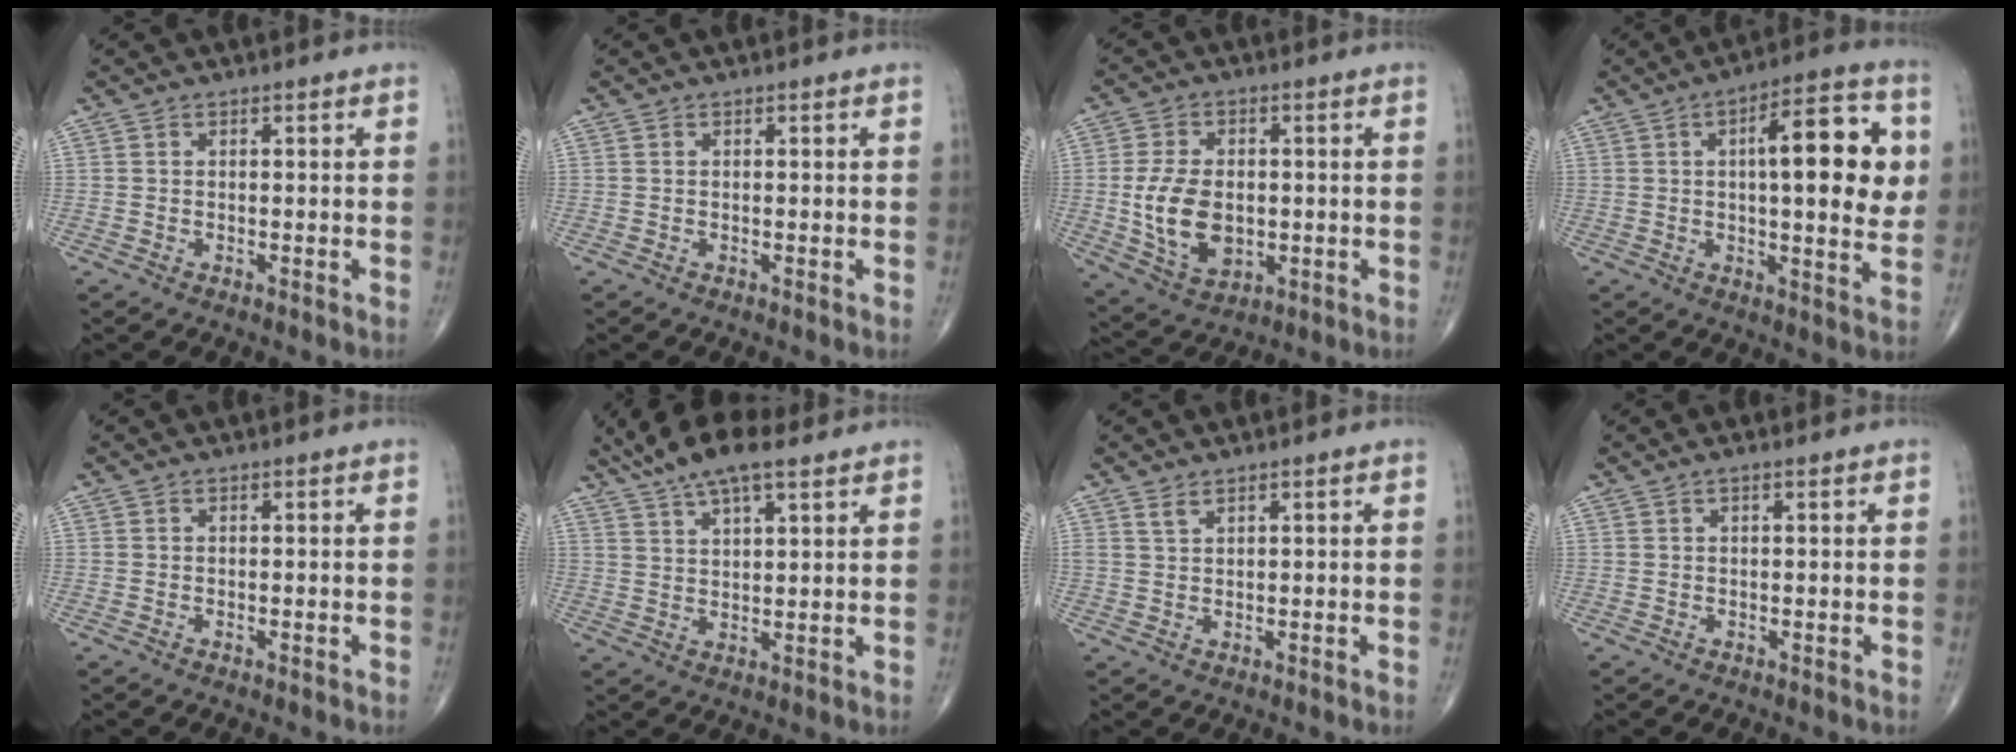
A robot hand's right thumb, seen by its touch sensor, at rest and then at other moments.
{"total": 0.0}
{"total": 11.7, "force": [-0.7, 7.3, 9.0], "torque": [-0.159, -0.007, -0.001]}
{"total": 17.7, "force": [3.1, 5.6, 16.6], "torque": [-0.205, 0.007, 0.038]}
{"total": 0.0}
{"total": 11.5, "force": [8.2, 3.6, 7.2], "torque": [-0.121, -0.015, 0.145]}
{"total": 1.5, "force": [1.3, 0.5, 0.7], "torque": [-0.011, -0.004, 0.028]}
{"total": 0.9, "force": [0.6, 0.0, 0.6], "torque": [-0.014, 0.003, 0.009]}